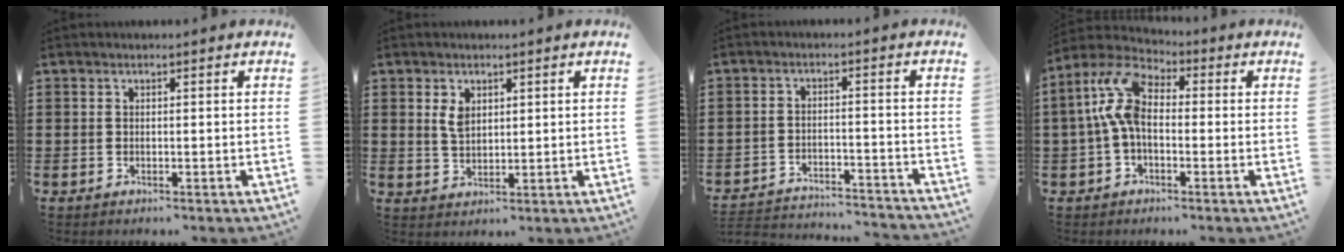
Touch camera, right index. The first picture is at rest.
{"total": 3.0, "force": [1.3, 1.8, 2.1], "torque": [-0.047, 0.005, 0.024]}
{"total": 3.5, "force": [-3.5, 0.4, 0.5], "torque": [-0.013, 0.004, -0.075]}
{"total": 8.1, "force": [1.0, 4.8, 6.5], "torque": [-0.168, 0.000, 0.009]}